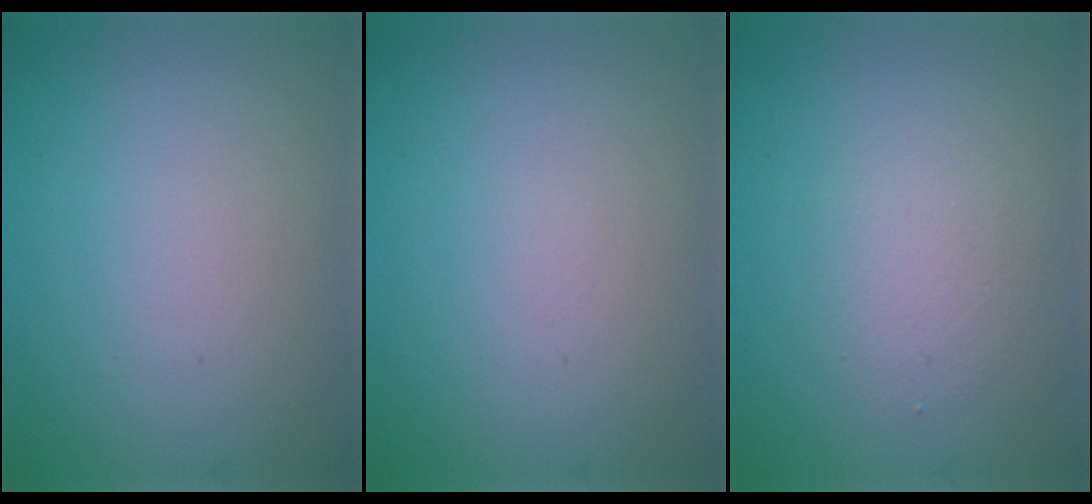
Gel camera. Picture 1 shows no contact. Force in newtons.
{"total": 0.0}
{"total": 2.0, "press": 2.0, "slide": 0.1}